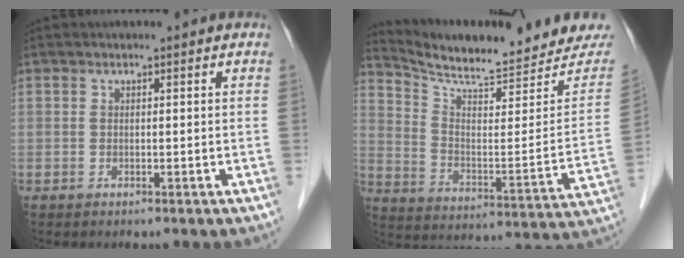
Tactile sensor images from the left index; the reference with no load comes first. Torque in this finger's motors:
{"motor_torque": [-0.02, -0.25, 0.00, 0.02]}